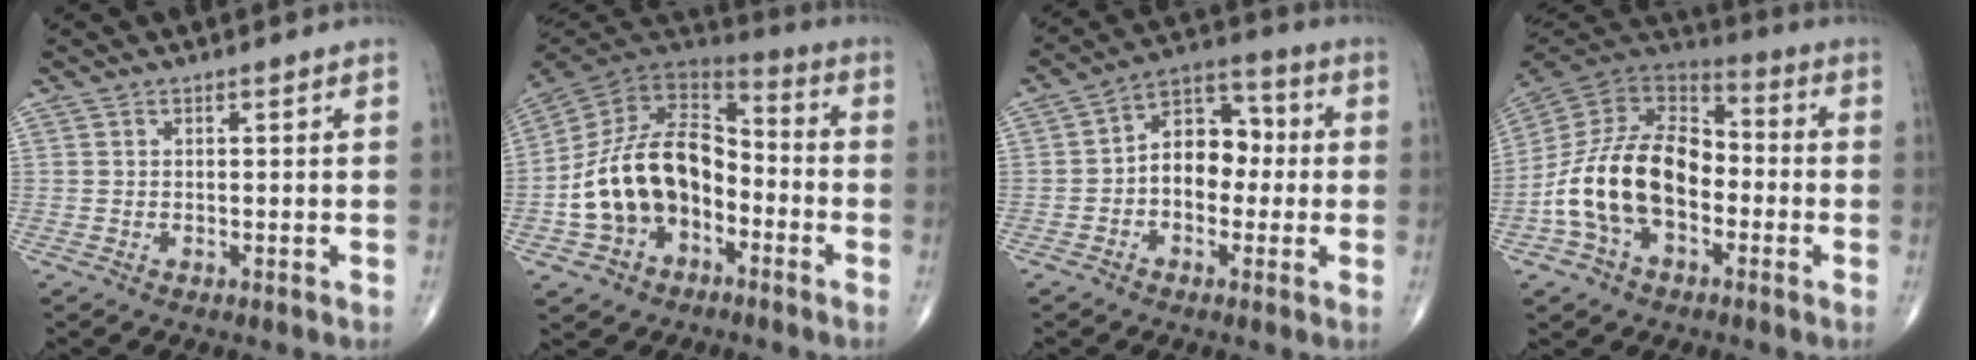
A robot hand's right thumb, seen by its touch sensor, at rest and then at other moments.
{"total": 19.2, "force": [-5.1, 13.2, 12.9], "torque": [-0.209, 0.061, -0.092]}
{"total": 10.5, "force": [-0.6, 7.4, 7.4], "torque": [-0.084, 0.041, -0.025]}
{"total": 19.0, "force": [-4.3, 12.2, 13.9], "torque": [-0.244, 0.049, -0.081]}